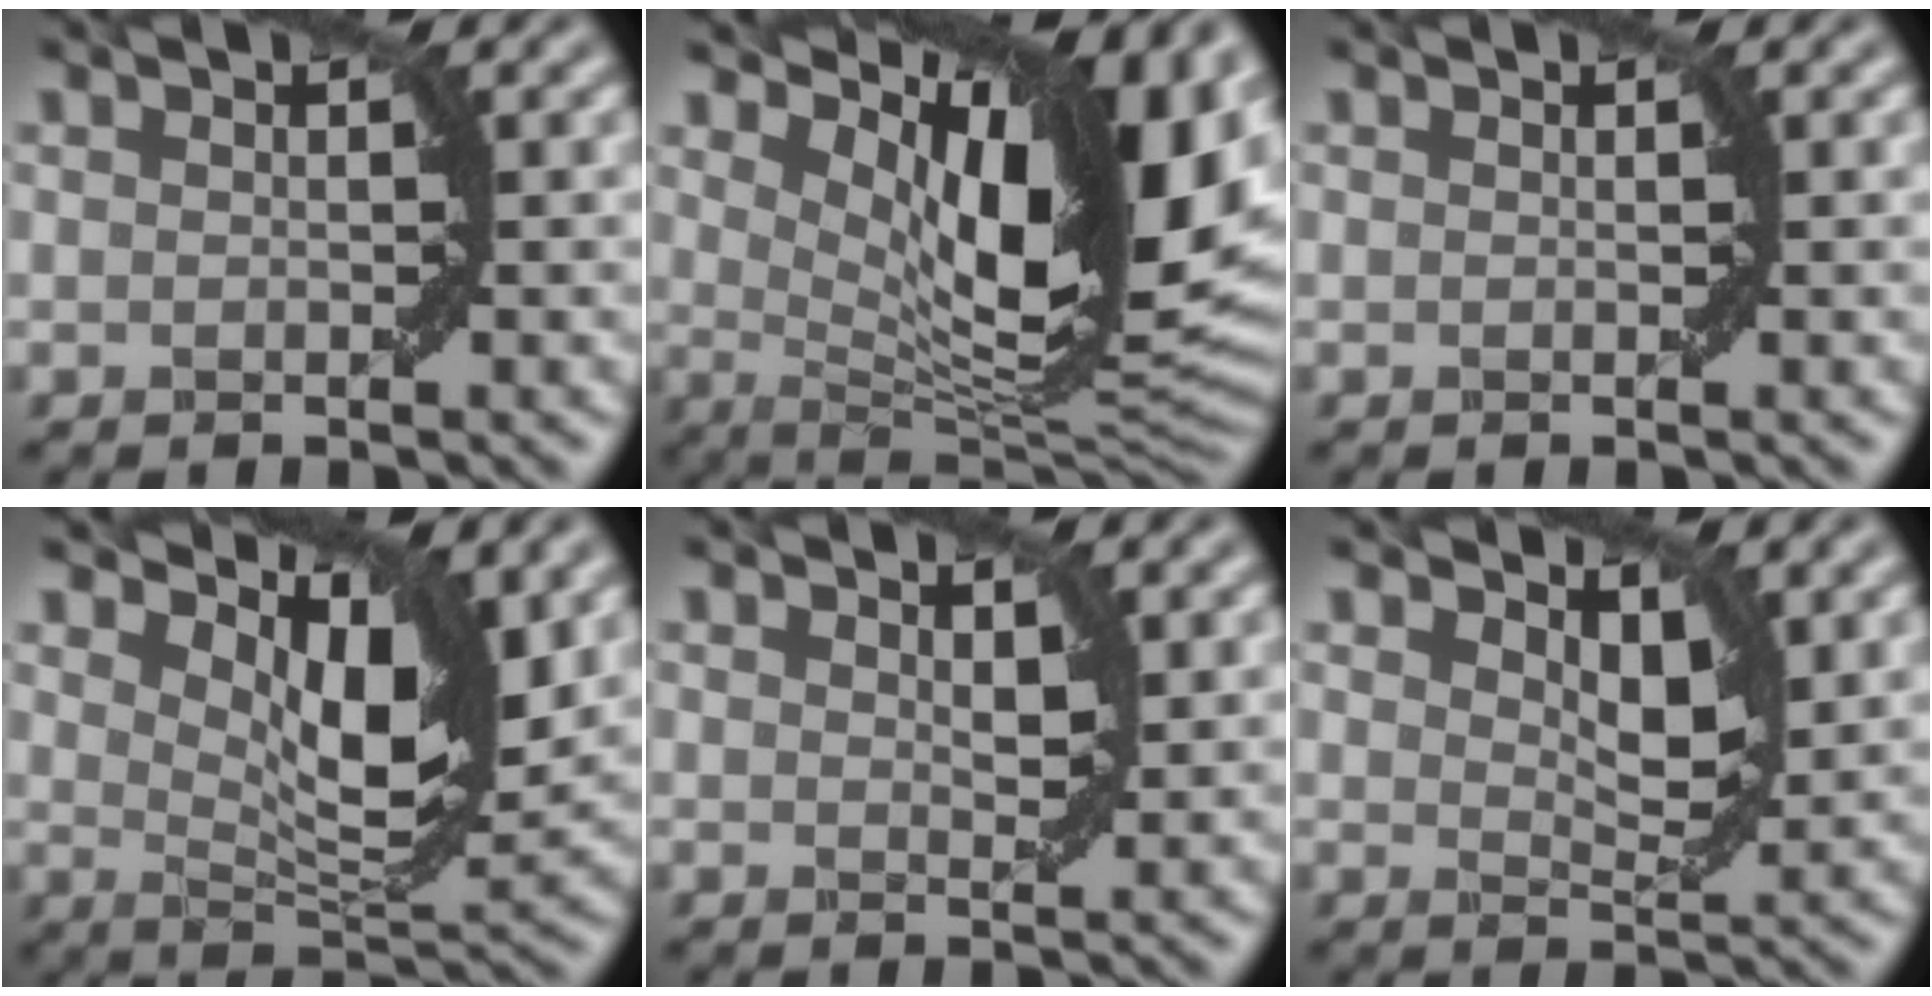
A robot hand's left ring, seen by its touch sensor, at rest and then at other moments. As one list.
[{"total": 15.4, "force": [6.1, 5.9, 12.8], "torque": [-0.180, 0.000, 0.109]}, {"total": 0.0}, {"total": 7.5, "force": [3.6, 3.0, 5.8], "torque": [-0.094, -0.013, 0.060]}, {"total": 1.3, "force": [0.9, 0.6, 0.7], "torque": [-0.010, -0.003, 0.018]}, {"total": 2.9, "force": [1.8, 1.3, 1.8], "torque": [-0.035, -0.007, 0.027]}]